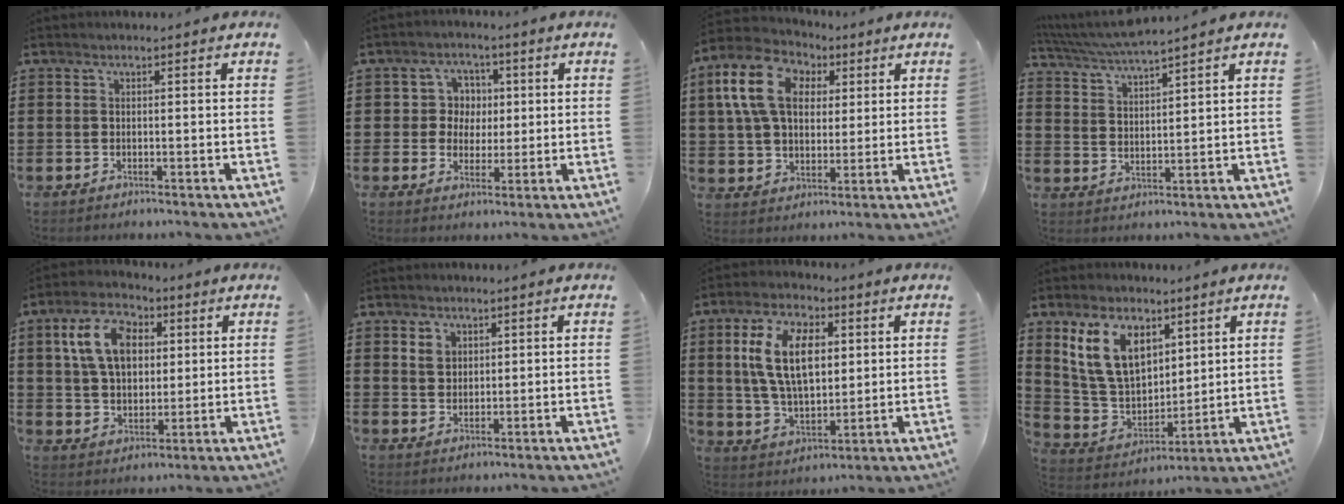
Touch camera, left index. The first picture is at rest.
{"total": 4.9, "force": [0.9, 4.6, 1.3], "torque": [-0.043, 0.011, 0.011]}
{"total": 10.9, "force": [3.9, 7.6, 6.7], "torque": [-0.168, 0.023, 0.072]}
{"total": 4.4, "force": [4.1, -0.7, 1.3], "torque": [-0.041, -0.024, 0.070]}
{"total": 9.5, "force": [3.3, 6.2, 6.4], "torque": [-0.136, 0.013, 0.057]}
{"total": 2.6, "force": [1.5, 2.0, 0.7], "torque": [-0.014, 0.003, 0.026]}
{"total": 11.6, "force": [3.4, 6.4, 9.0], "torque": [-0.197, 0.010, 0.056]}
{"total": 11.7, "force": [6.0, 7.6, 6.6], "torque": [-0.157, 0.008, 0.117]}